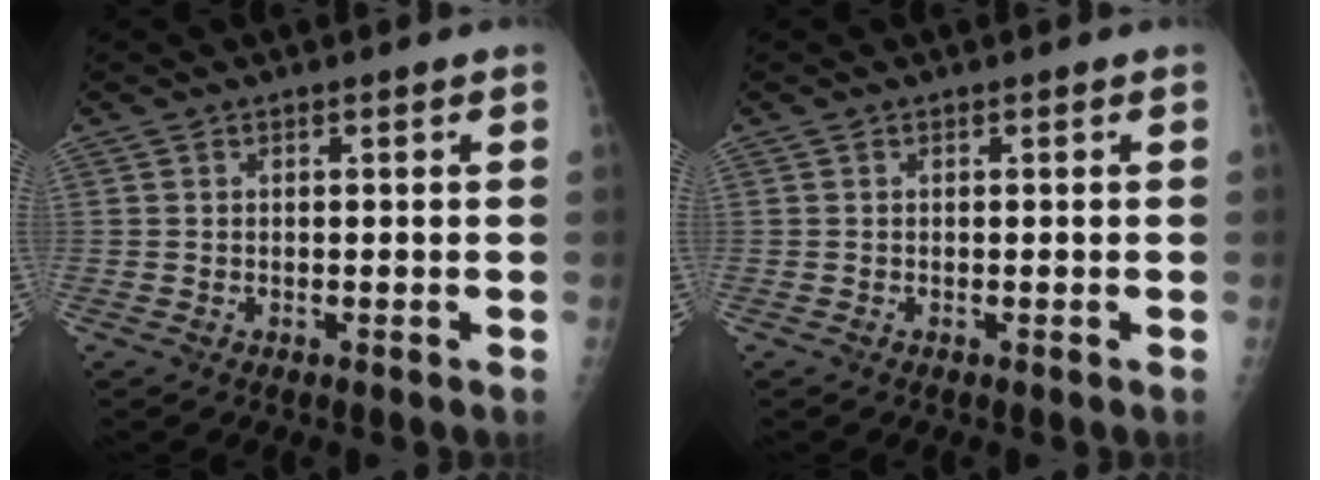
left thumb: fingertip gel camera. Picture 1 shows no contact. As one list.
[{"total": 0.0}]